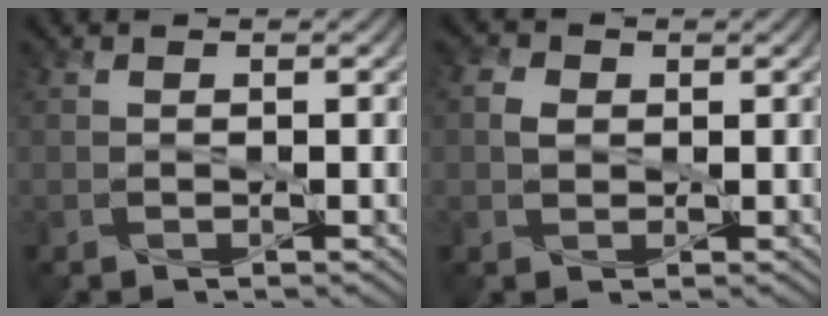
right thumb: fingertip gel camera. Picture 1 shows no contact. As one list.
[{"total": 2.0, "force": [0.0, 1.6, 1.2], "torque": [-0.033, 0.003, -0.006]}]